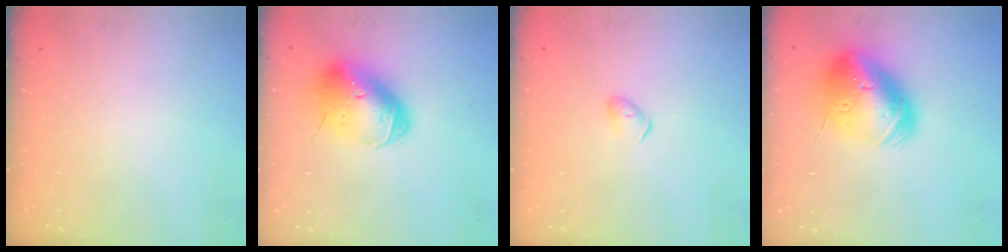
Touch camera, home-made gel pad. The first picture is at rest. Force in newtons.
{"total": 16.7, "press": 16.5, "slide": 2.6}
{"total": 3.1, "press": 3.1, "slide": 0.5}
{"total": 25.7, "press": 25.4, "slide": 4.0}